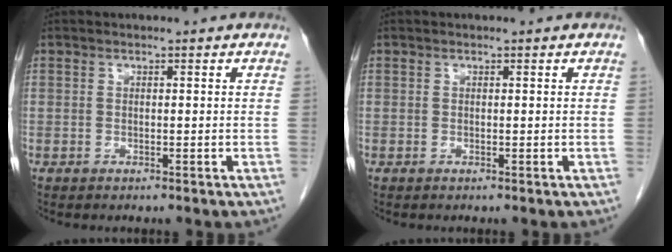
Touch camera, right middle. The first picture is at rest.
{"total": 0.0}